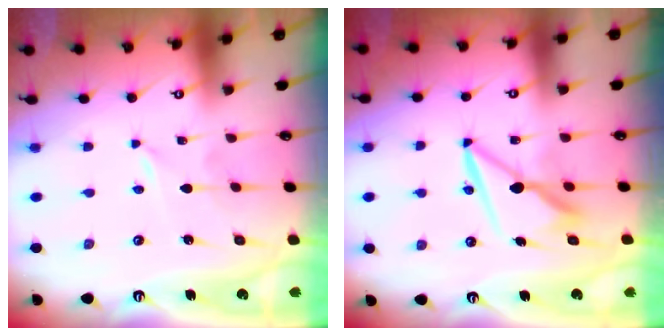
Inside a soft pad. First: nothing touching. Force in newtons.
{"total": 8.5, "press": 8.4, "slide": 1.2}